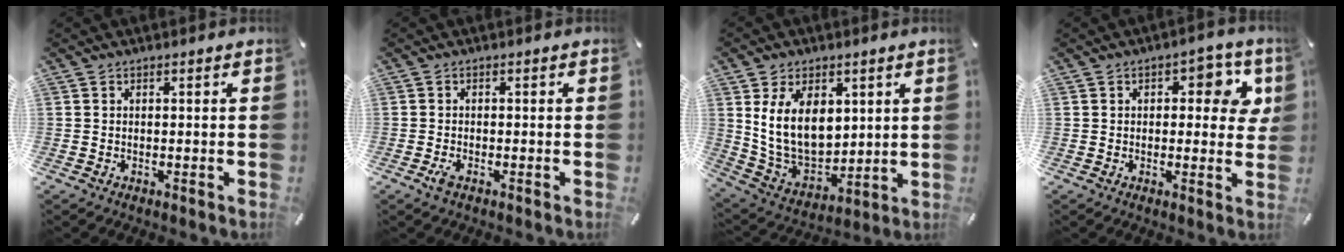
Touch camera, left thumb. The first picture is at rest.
{"total": 1.8, "force": [-1.0, 0.6, 1.4], "torque": [-0.032, -0.001, -0.019]}
{"total": 14.5, "force": [4.6, 10.1, 9.2], "torque": [-0.198, -0.025, 0.085]}
{"total": 8.2, "force": [2.7, 4.4, 6.4], "torque": [-0.072, -0.007, 0.037]}